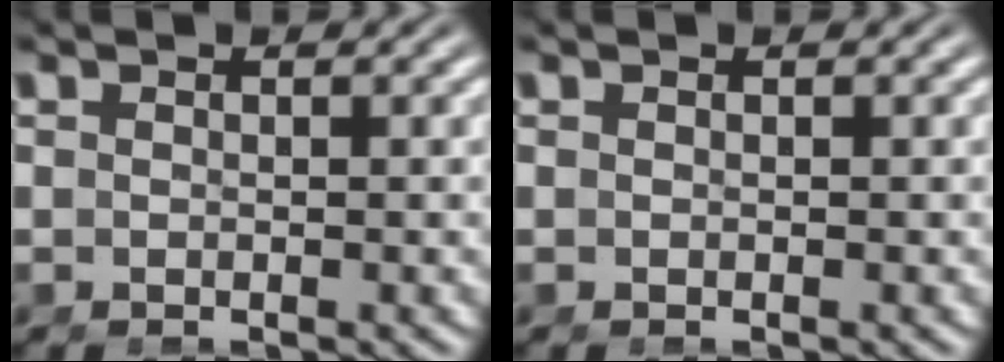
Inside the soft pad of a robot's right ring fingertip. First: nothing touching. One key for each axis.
{"total": 0.0}